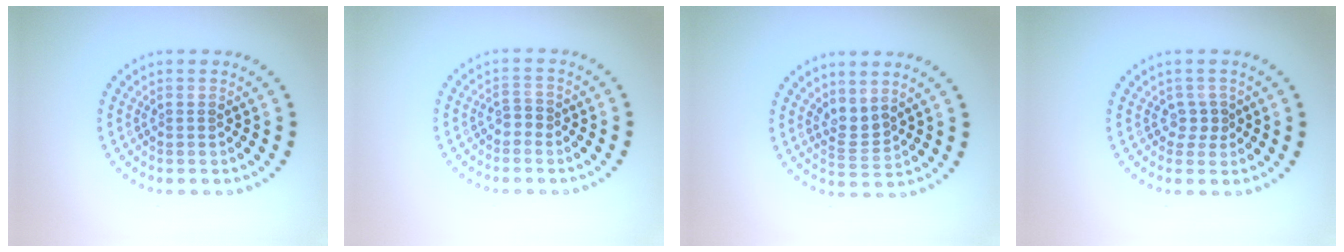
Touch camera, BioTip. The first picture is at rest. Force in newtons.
{"total": 0.9, "press": 0.8, "slide": 0.5}
{"total": 1.9, "press": 1.4, "slide": 1.3}
{"total": 1.4, "press": 1.1, "slide": 0.9}